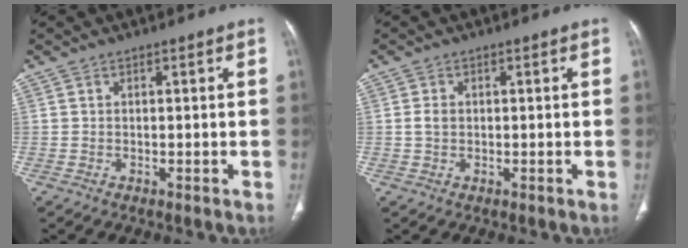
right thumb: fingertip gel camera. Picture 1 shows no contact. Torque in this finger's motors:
{"motor_torque": [0.38, 0.64, 0.47, -0.30, 0.05]}